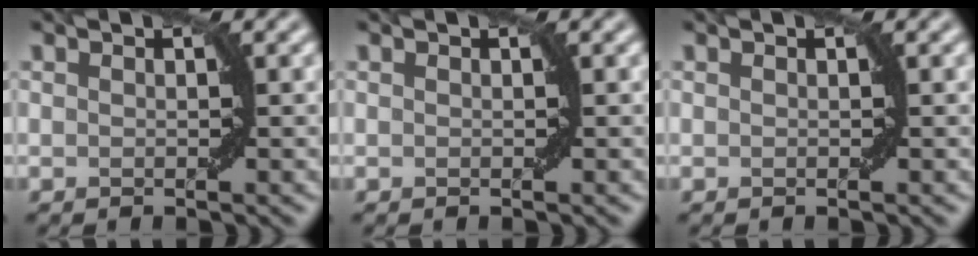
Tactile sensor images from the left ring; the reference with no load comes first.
{"total": 0.0}
{"total": 0.0}